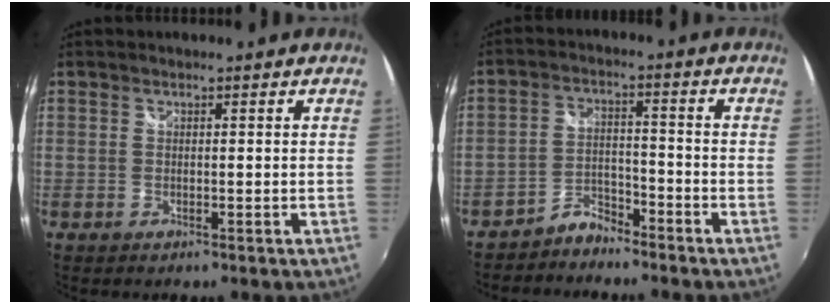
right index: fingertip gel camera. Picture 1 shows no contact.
{"total": 4.5, "force": [-4.1, 1.6, 0.6], "torque": [-0.015, 0.014, -0.074]}